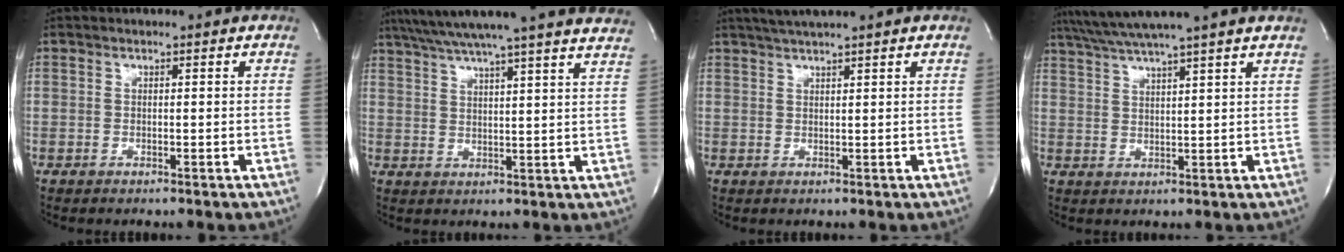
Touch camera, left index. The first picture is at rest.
{"total": 24.6, "force": [22.0, -0.4, 11.0], "torque": [-0.188, -0.014, 0.283]}
{"total": 4.8, "force": [4.0, -0.7, 2.5], "torque": [-0.044, 0.021, 0.072]}
{"total": 10.4, "force": [8.9, -1.8, 5.0], "torque": [-0.091, 0.017, 0.132]}